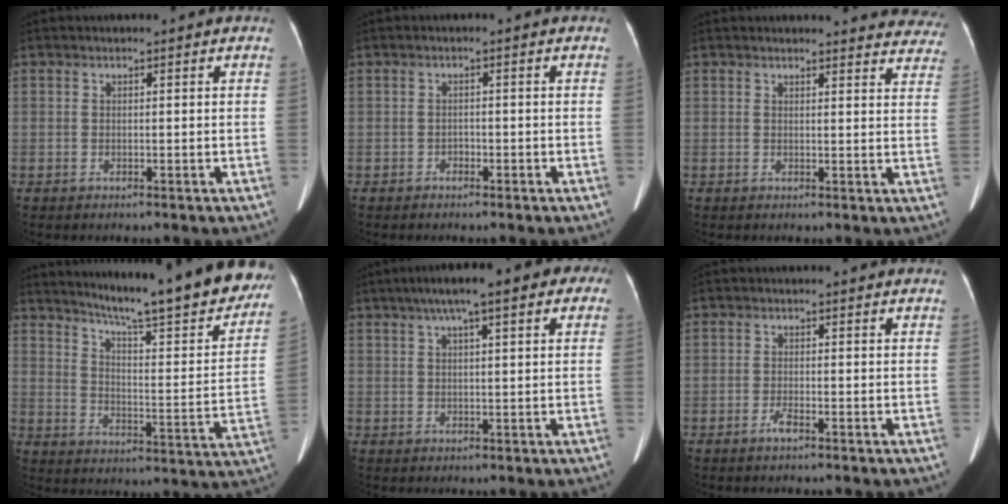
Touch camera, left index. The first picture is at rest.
{"total": 0.9, "force": [-0.7, 0.5, 0.2], "torque": [-0.001, 0.003, -0.014]}
{"total": 16.5, "force": [15.9, 3.6, 2.6], "torque": [0.007, -0.047, 0.147]}
{"total": 24.5, "force": [21.6, 2.0, 11.4], "torque": [-0.166, -0.076, 0.276]}
{"total": 10.9, "force": [6.0, 2.6, 8.8], "torque": [-0.120, 0.047, 0.078]}
{"total": 1.4, "force": [-1.0, 0.1, 0.9], "torque": [-0.022, -0.002, -0.018]}